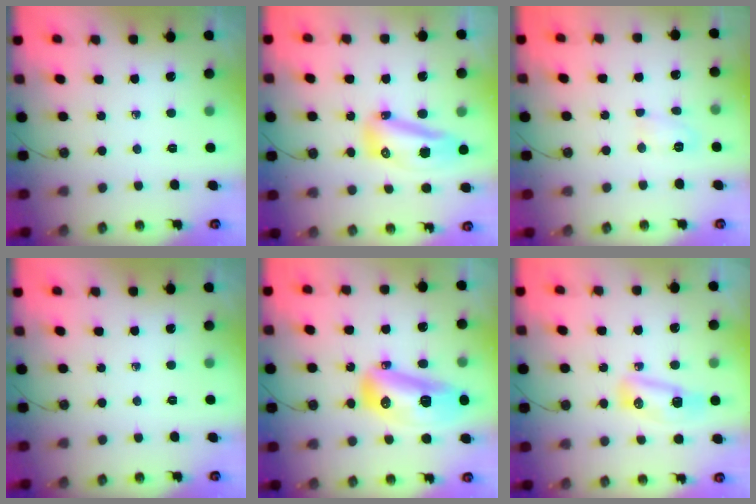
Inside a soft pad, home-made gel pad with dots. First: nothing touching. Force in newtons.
{"total": 11.2, "press": 11.1, "slide": 1.2}
{"total": 5.1, "press": 5.0, "slide": 1.3}
{"total": 0.0}
{"total": 16.2, "press": 16.1, "slide": 2.2}
{"total": 8.2, "press": 8.2, "slide": 0.9}